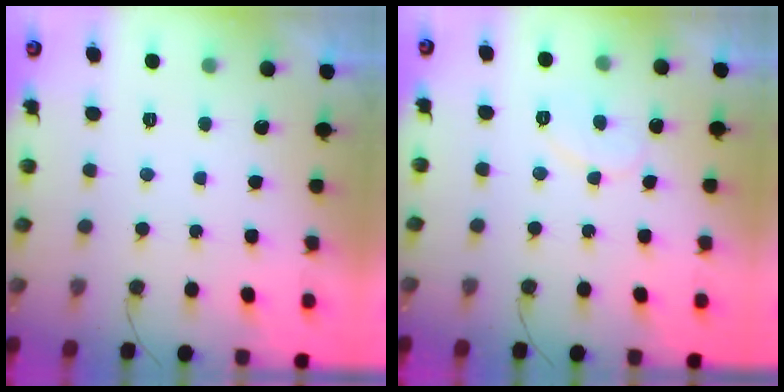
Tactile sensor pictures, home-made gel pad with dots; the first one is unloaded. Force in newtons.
{"total": 6.9, "press": 6.9, "slide": 0.4}